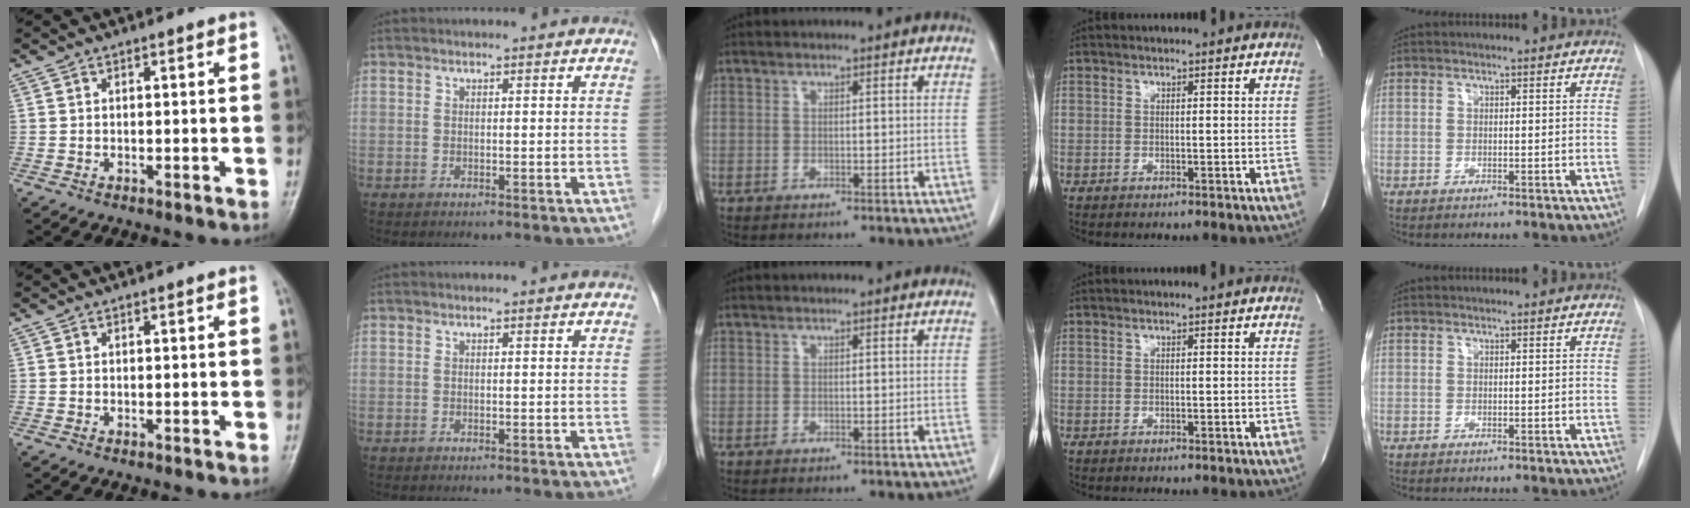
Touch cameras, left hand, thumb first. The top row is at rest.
{}